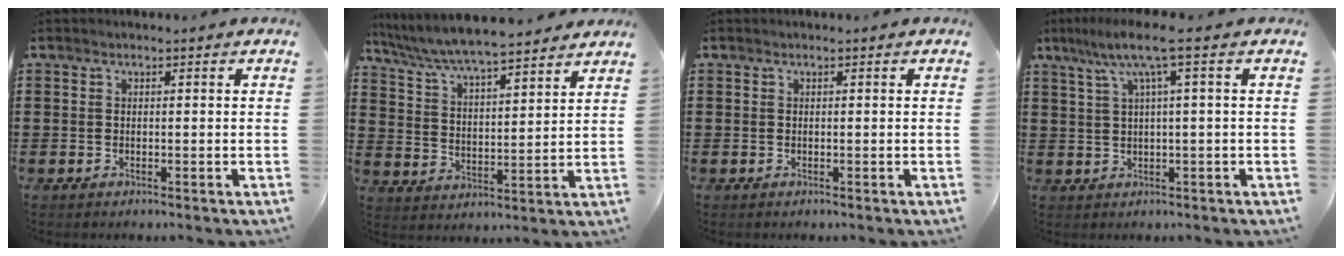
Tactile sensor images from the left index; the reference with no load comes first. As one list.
[{"total": 6.6, "force": [6.2, 0.2, 2.2], "torque": [-0.069, -0.037, 0.105]}, {"total": 0.0}, {"total": 6.6, "force": [2.0, 0.6, 6.3], "torque": [-0.133, 0.002, 0.027]}]